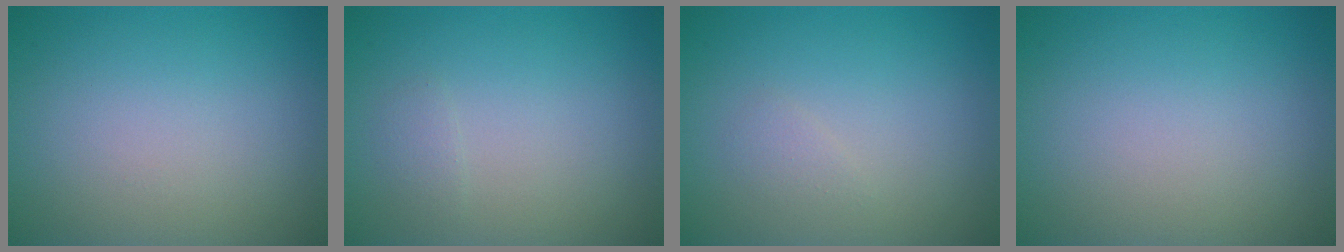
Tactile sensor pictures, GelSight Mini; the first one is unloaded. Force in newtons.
{"total": 0.7, "press": 0.7, "slide": 0.0}
{"total": 0.8, "press": 0.8, "slide": 0.1}
{"total": 0.0}